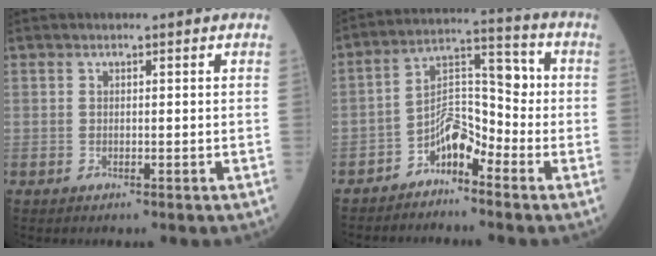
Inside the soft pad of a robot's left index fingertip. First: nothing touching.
{"total": 6.4, "force": [-3.8, 3.2, 4.1], "torque": [-0.069, 0.025, -0.073]}